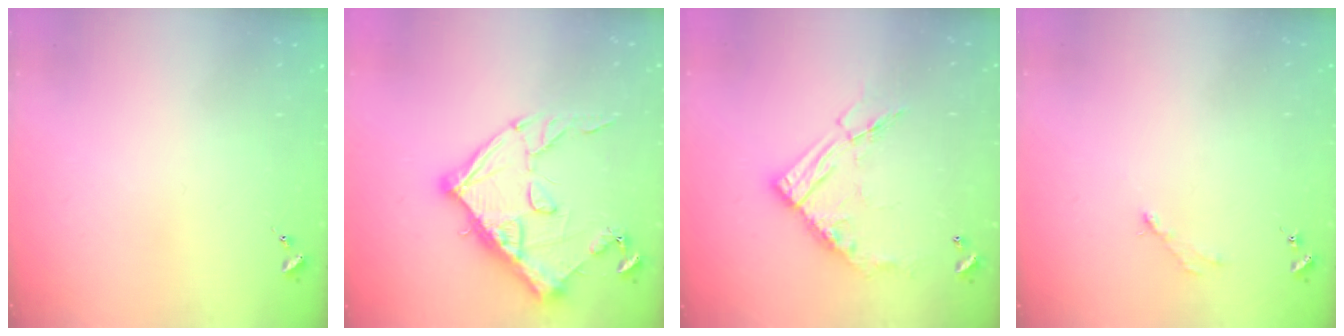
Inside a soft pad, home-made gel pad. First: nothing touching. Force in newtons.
{"total": 15.4, "press": 15.4, "slide": 0.9}
{"total": 15.2, "press": 15.1, "slide": 1.7}
{"total": 2.8, "press": 2.8, "slide": 0.4}